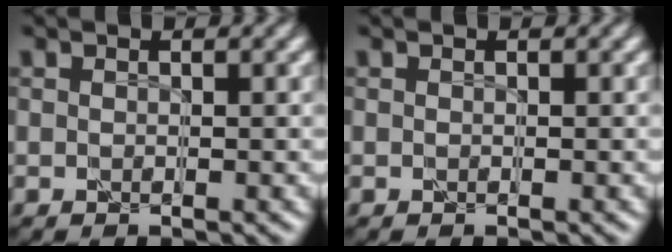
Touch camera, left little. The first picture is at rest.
{"total": 0.0}